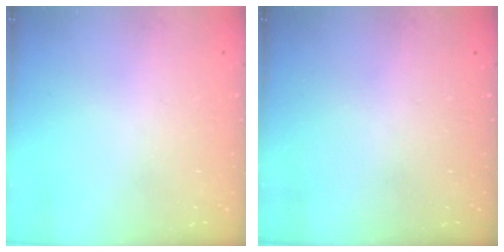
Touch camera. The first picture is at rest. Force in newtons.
{"total": 0.0}